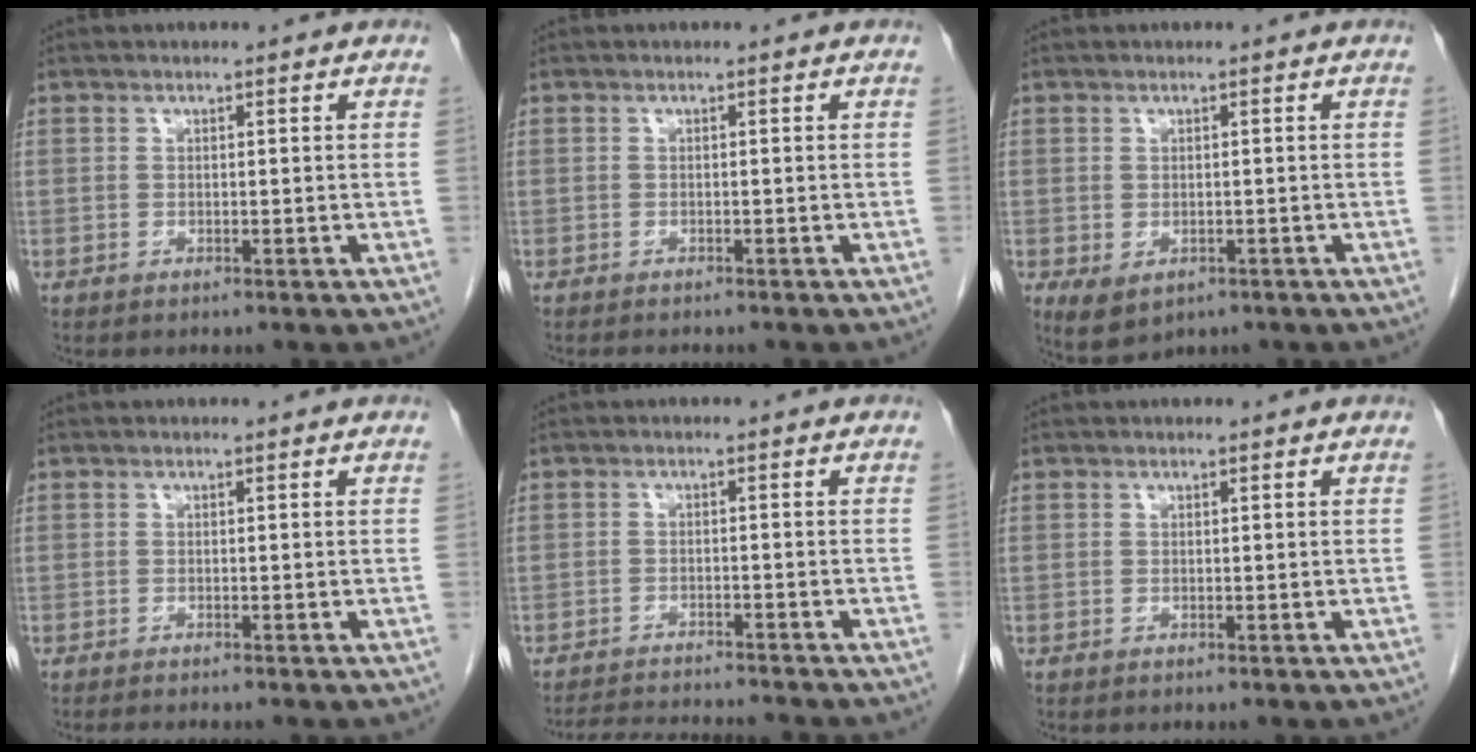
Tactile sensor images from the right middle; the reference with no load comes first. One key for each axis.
{"total": 1.8, "fx": -1.6, "fy": 0.3, "fz": 0.7, "tx": -0.014, "ty": -0.005, "tz": -0.020}
{"total": 4.6, "fx": -2.3, "fy": 2.9, "fz": 2.7, "tx": -0.047, "ty": -0.008, "tz": -0.025}
{"total": 1.5, "fx": -1.3, "fy": -0.2, "fz": 0.7, "tx": -0.012, "ty": -0.002, "tz": -0.021}
{"total": 8.9, "fx": -8.5, "fy": 0.1, "fz": 2.6, "tx": -0.037, "ty": -0.008, "tz": -0.125}
{"total": 0.0}